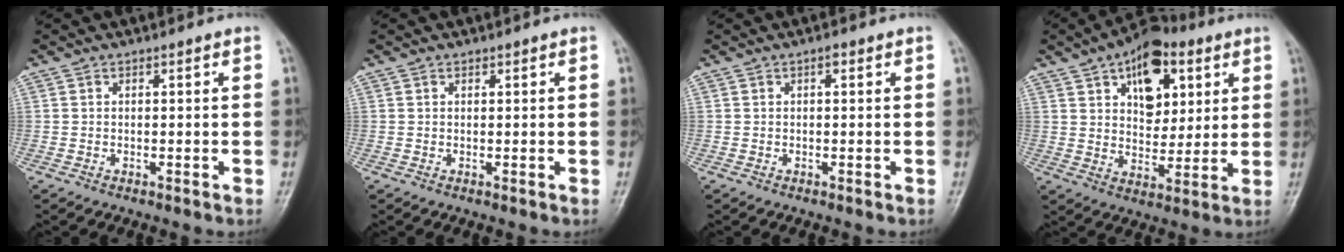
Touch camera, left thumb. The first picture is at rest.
{"total": 0.6, "force": [0.4, 0.5, 0.1], "torque": [0.004, -0.002, 0.005]}
{"total": 0.8, "force": [0.3, 0.5, 0.5], "torque": [-0.003, 0.001, 0.002]}
{"total": 14.2, "force": [6.2, 8.7, 9.4], "torque": [-0.094, -0.021, 0.096]}